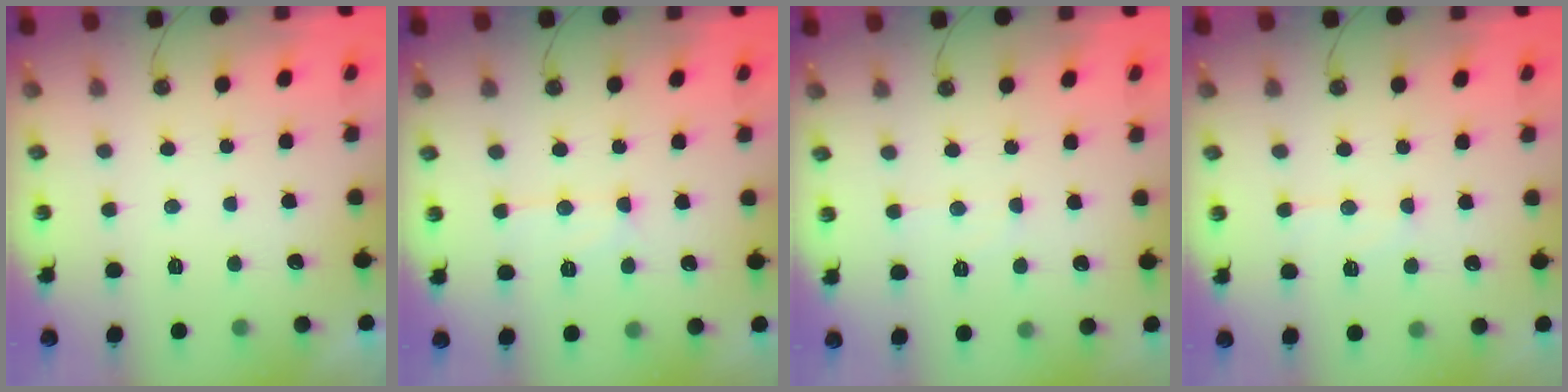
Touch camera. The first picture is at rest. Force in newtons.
{"total": 9.1, "press": 9.1, "slide": 0.5}
{"total": 5.0, "press": 5.0, "slide": 0.7}
{"total": 7.1, "press": 7.1, "slide": 0.5}